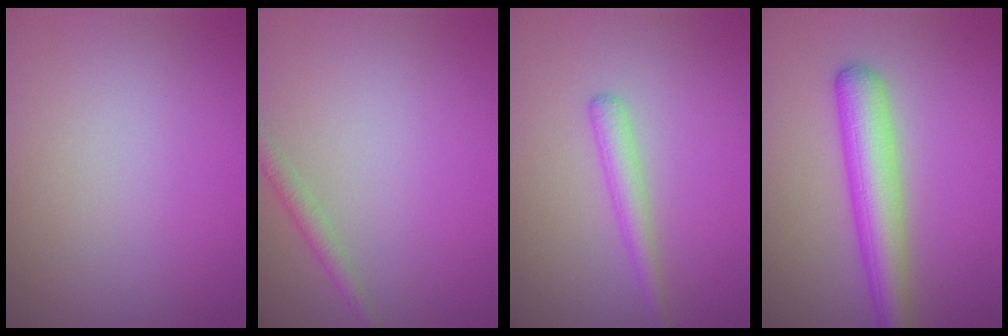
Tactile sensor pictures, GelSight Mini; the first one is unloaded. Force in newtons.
{"total": 1.5, "press": 1.5, "slide": 0.0}
{"total": 1.9, "press": 1.9, "slide": 0.0}
{"total": 5.1, "press": 5.1, "slide": 0.1}